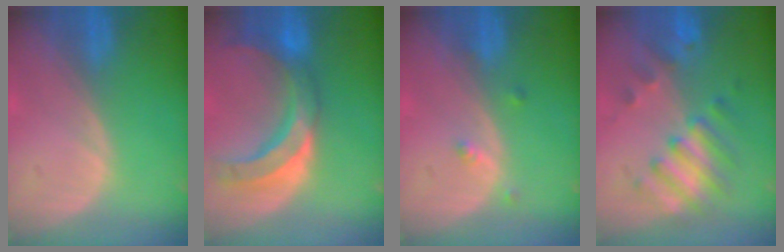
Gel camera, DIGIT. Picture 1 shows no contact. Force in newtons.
{"total": 10.4, "press": 9.3, "slide": 4.7}
{"total": 1.9, "press": 1.5, "slide": 1.0}
{"total": 7.2, "press": 7.0, "slide": 1.4}